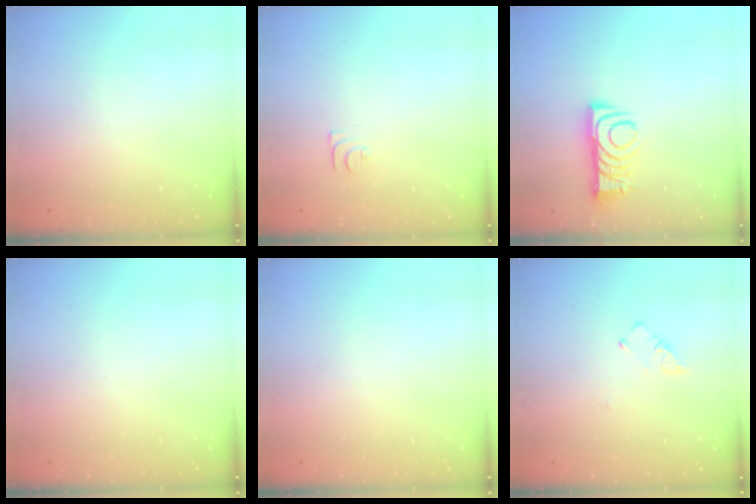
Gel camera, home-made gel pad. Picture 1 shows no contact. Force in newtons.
{"total": 5.2, "press": 5.1, "slide": 0.6}
{"total": 8.8, "press": 8.8, "slide": 0.6}
{"total": 0.0}
{"total": 0.0}
{"total": 3.5, "press": 3.5, "slide": 0.4}